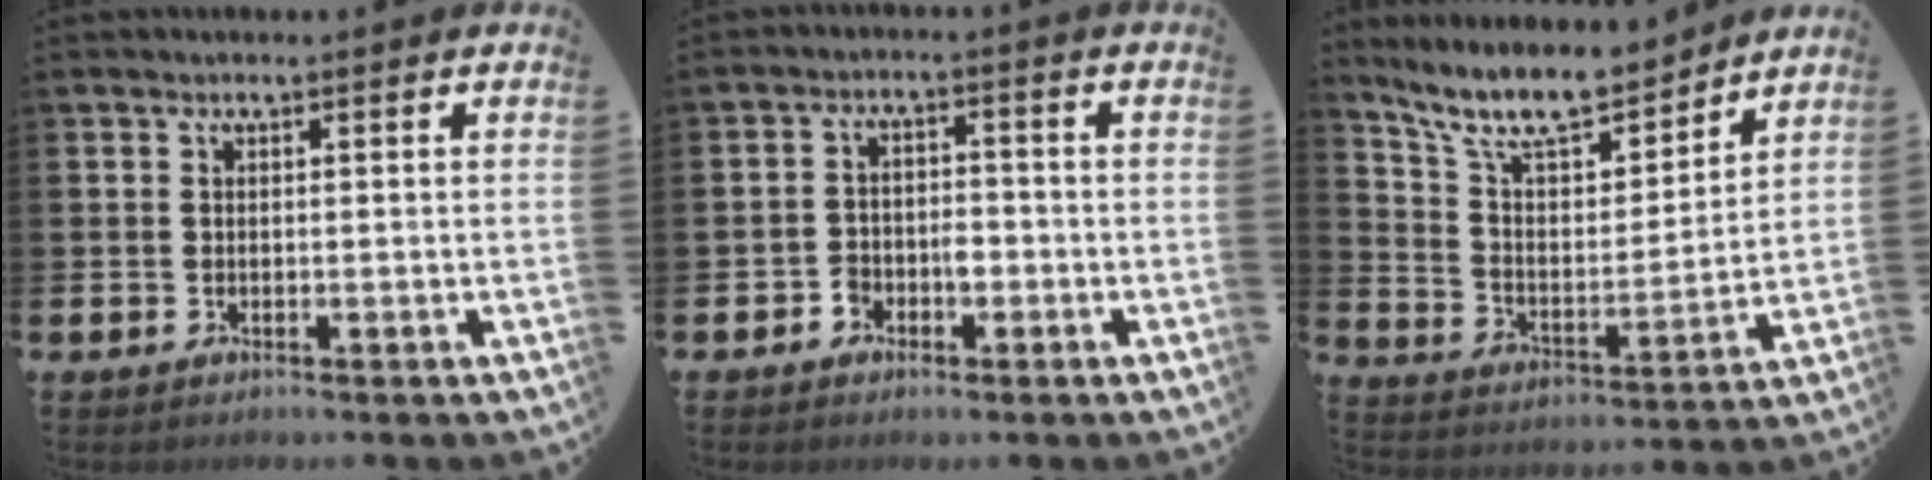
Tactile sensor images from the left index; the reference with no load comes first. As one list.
[{"total": 2.7, "force": [-1.6, 1.8, 1.1], "torque": [-0.024, 0.007, -0.036]}, {"total": 10.2, "force": [9.0, 2.9, 3.9], "torque": [-0.115, -0.060, 0.160]}]